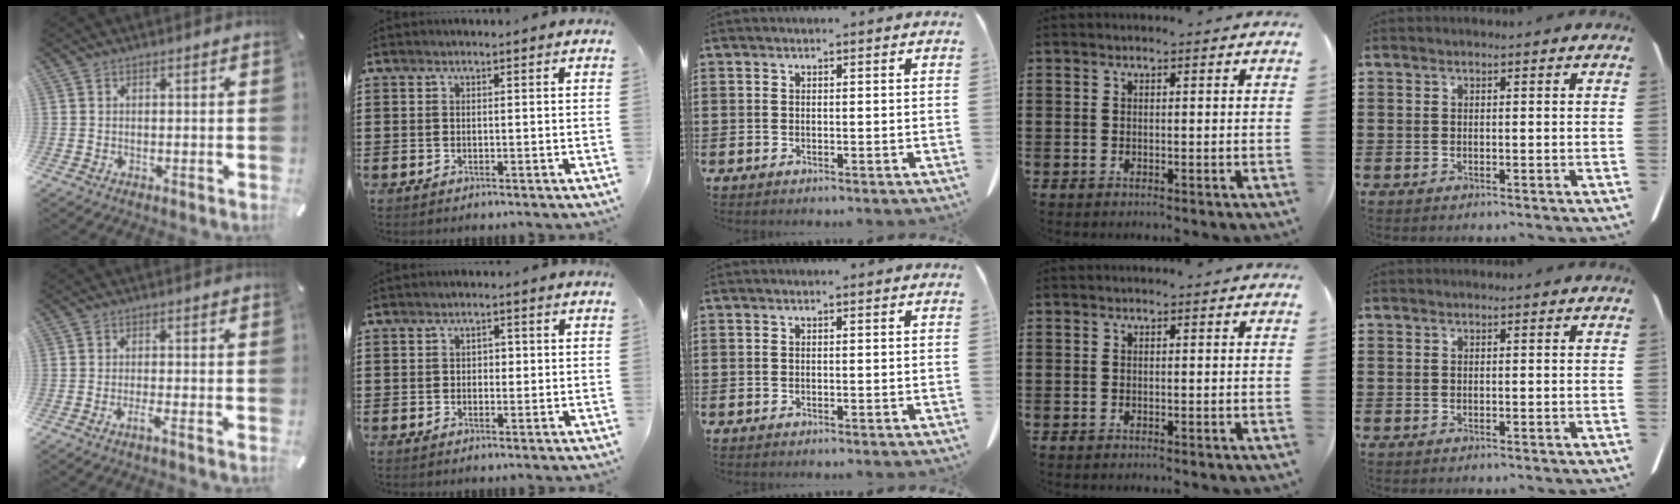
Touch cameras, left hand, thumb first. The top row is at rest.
{"thumb": {"total": 2.6, "force": [-1.5, 0.1, 2.1], "torque": [-0.034, -0.001, -0.025]}, "index": {"total": 0.9, "force": [-0.1, 0.6, 0.6], "torque": [-0.014, 0.004, -0.003]}}